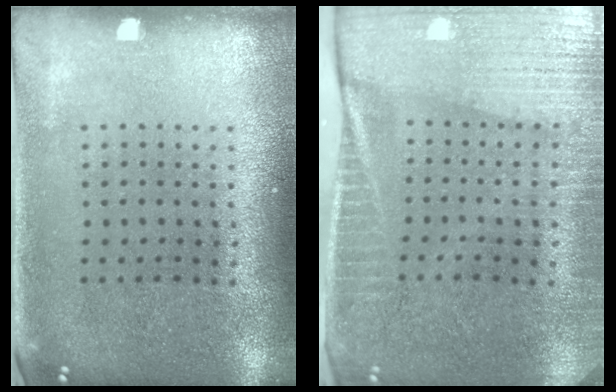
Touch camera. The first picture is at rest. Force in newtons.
{"total": 4.0, "press": 3.5, "slide": 2.0}